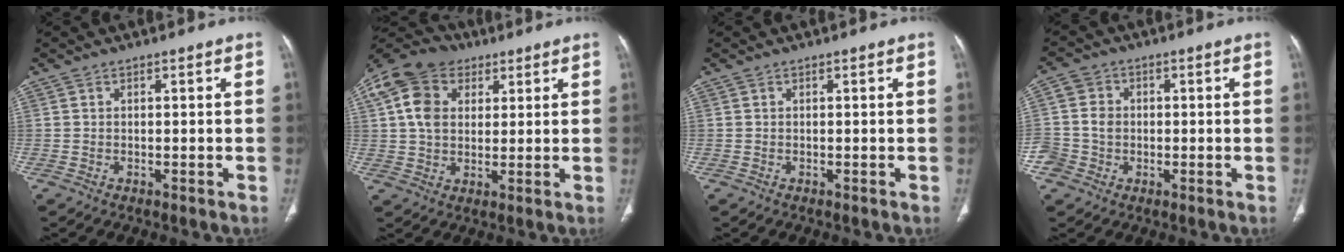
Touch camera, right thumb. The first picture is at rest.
{"total": 13.9, "force": [4.5, 10.6, 7.8], "torque": [-0.152, 0.013, 0.076]}
{"total": 0.0}
{"total": 7.2, "force": [-1.1, 6.8, 2.1], "torque": [-0.034, 0.017, -0.020]}